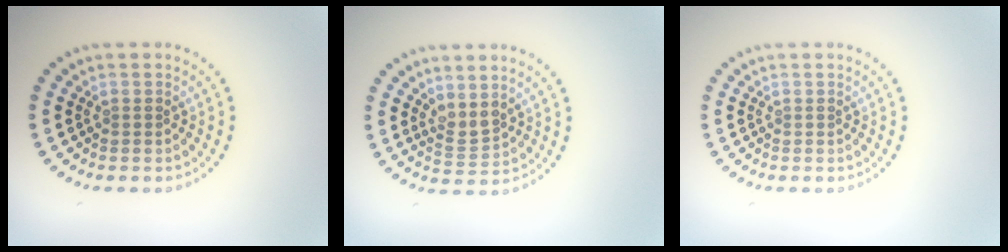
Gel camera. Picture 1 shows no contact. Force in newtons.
{"total": 1.8, "press": 1.5, "slide": 1.0}
{"total": 0.0}